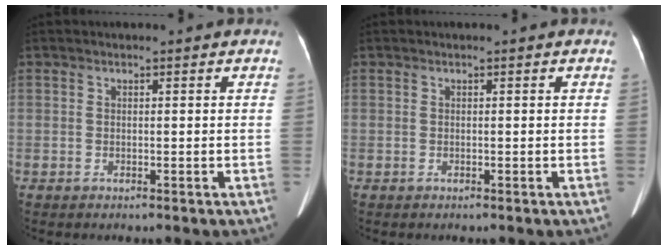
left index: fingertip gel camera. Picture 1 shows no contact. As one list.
[{"total": 0.0}]